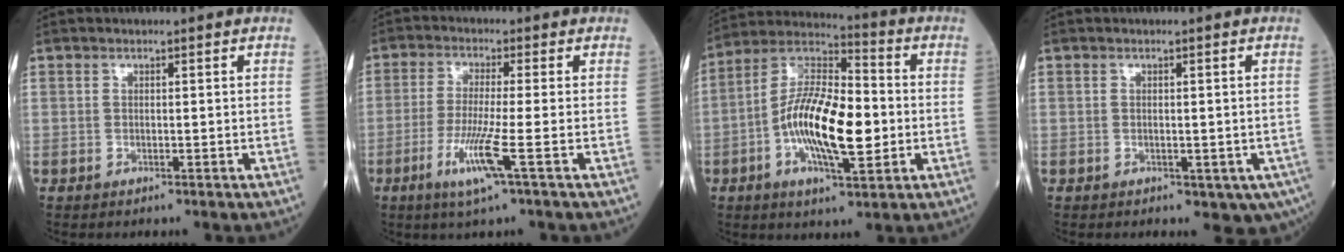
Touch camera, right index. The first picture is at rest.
{"total": 7.1, "force": [-2.9, -0.8, 6.4], "torque": [-0.133, -0.022, -0.059]}
{"total": 15.9, "force": [-2.5, 4.9, 14.9], "torque": [-0.285, 0.010, -0.049]}
{"total": 4.7, "force": [-2.1, 2.6, 3.4], "torque": [-0.026, -0.003, -0.020]}